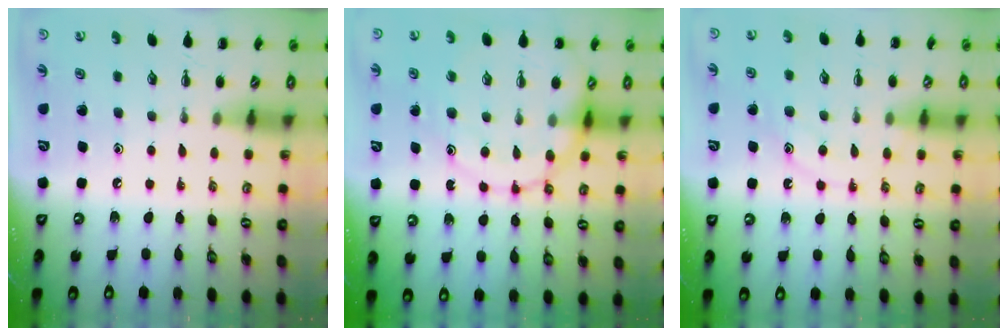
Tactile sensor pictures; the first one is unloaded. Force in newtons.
{"total": 15.2, "press": 15.1, "slide": 2.0}
{"total": 11.1, "press": 11.1, "slide": 0.6}